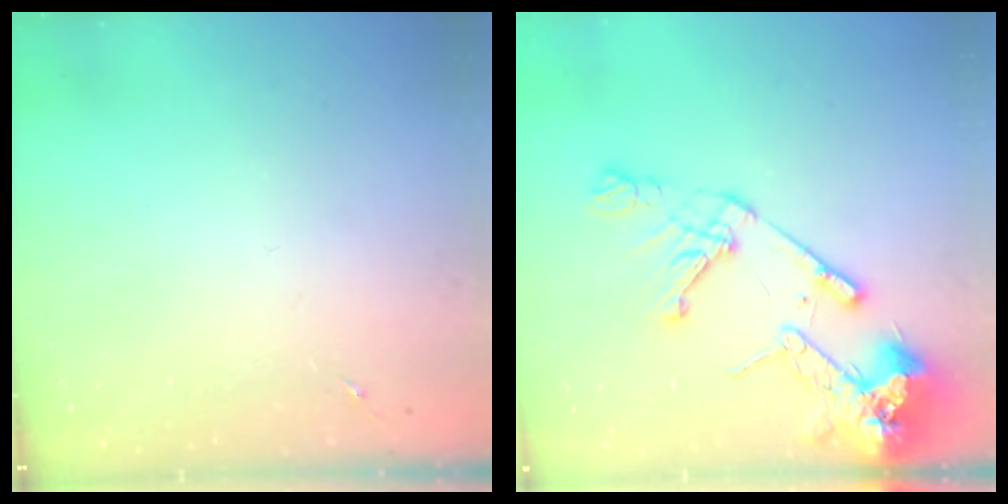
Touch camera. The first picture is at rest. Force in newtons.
{"total": 19.4, "press": 19.2, "slide": 2.7}